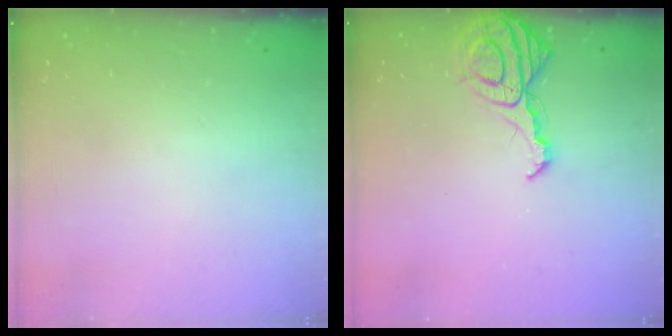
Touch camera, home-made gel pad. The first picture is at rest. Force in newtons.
{"total": 11.6, "press": 11.5, "slide": 1.1}